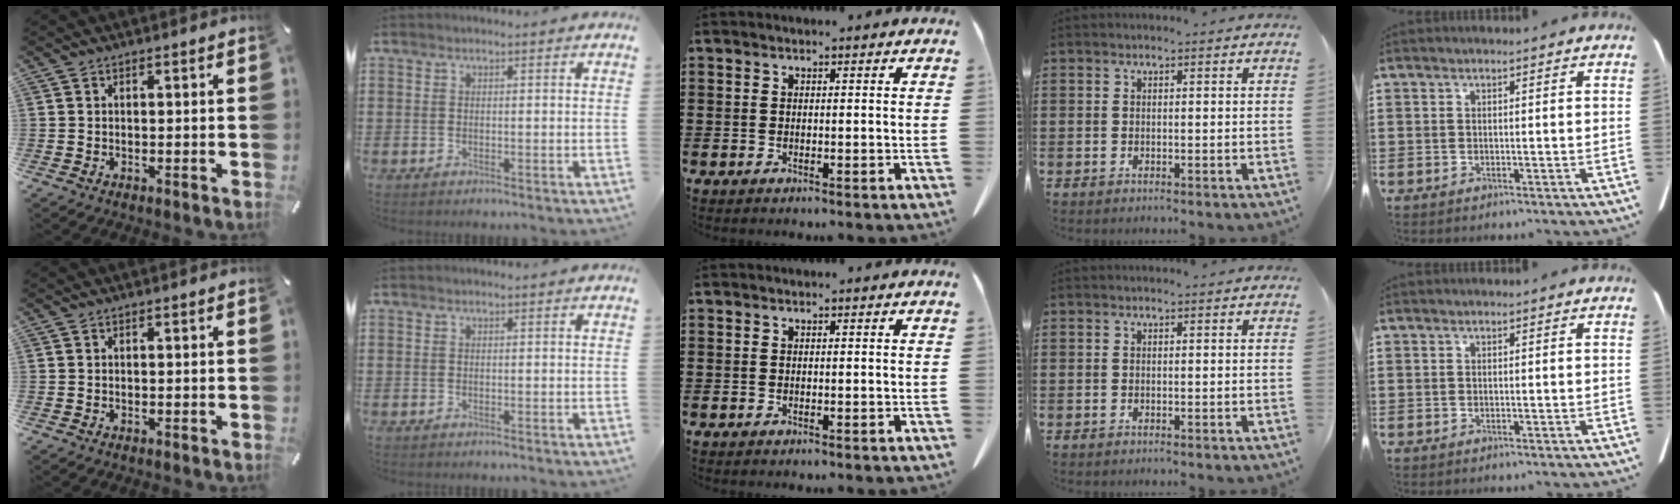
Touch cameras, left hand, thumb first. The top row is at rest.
{}